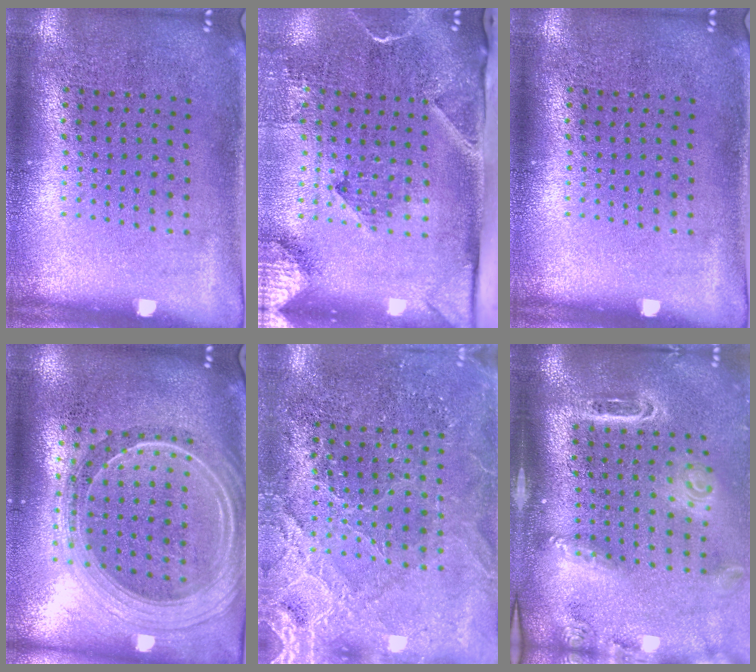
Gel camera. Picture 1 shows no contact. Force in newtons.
{"total": 3.2, "press": 2.2, "slide": 2.3}
{"total": 0.0}
{"total": 2.3, "press": 2.0, "slide": 1.1}
{"total": 3.2, "press": 3.1, "slide": 0.5}
{"total": 2.8, "press": 2.0, "slide": 1.9}